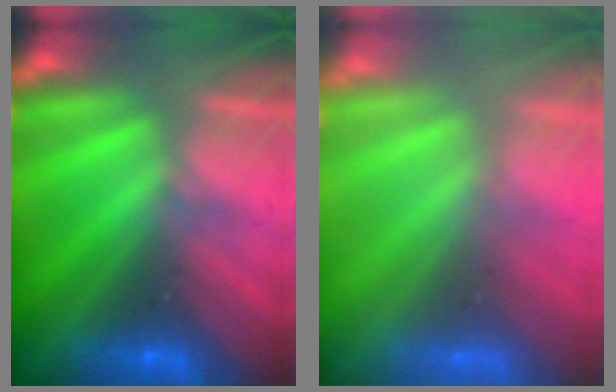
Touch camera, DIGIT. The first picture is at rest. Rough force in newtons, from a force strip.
{"total": 7.3}